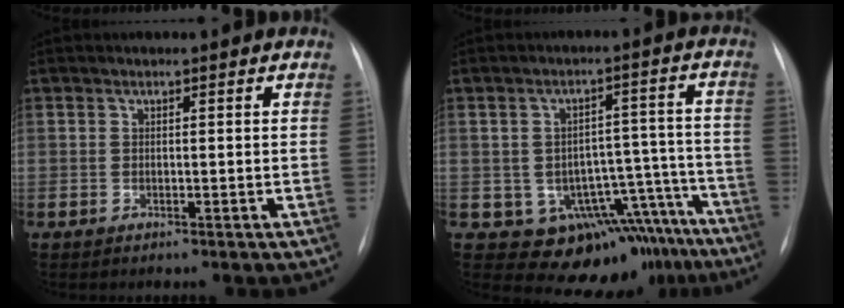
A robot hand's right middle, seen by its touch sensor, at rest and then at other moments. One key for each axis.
{"total": 14.3, "fx": -10.8, "fy": 8.7, "fz": 3.4, "tx": -0.010, "ty": 0.063, "tz": -0.123}